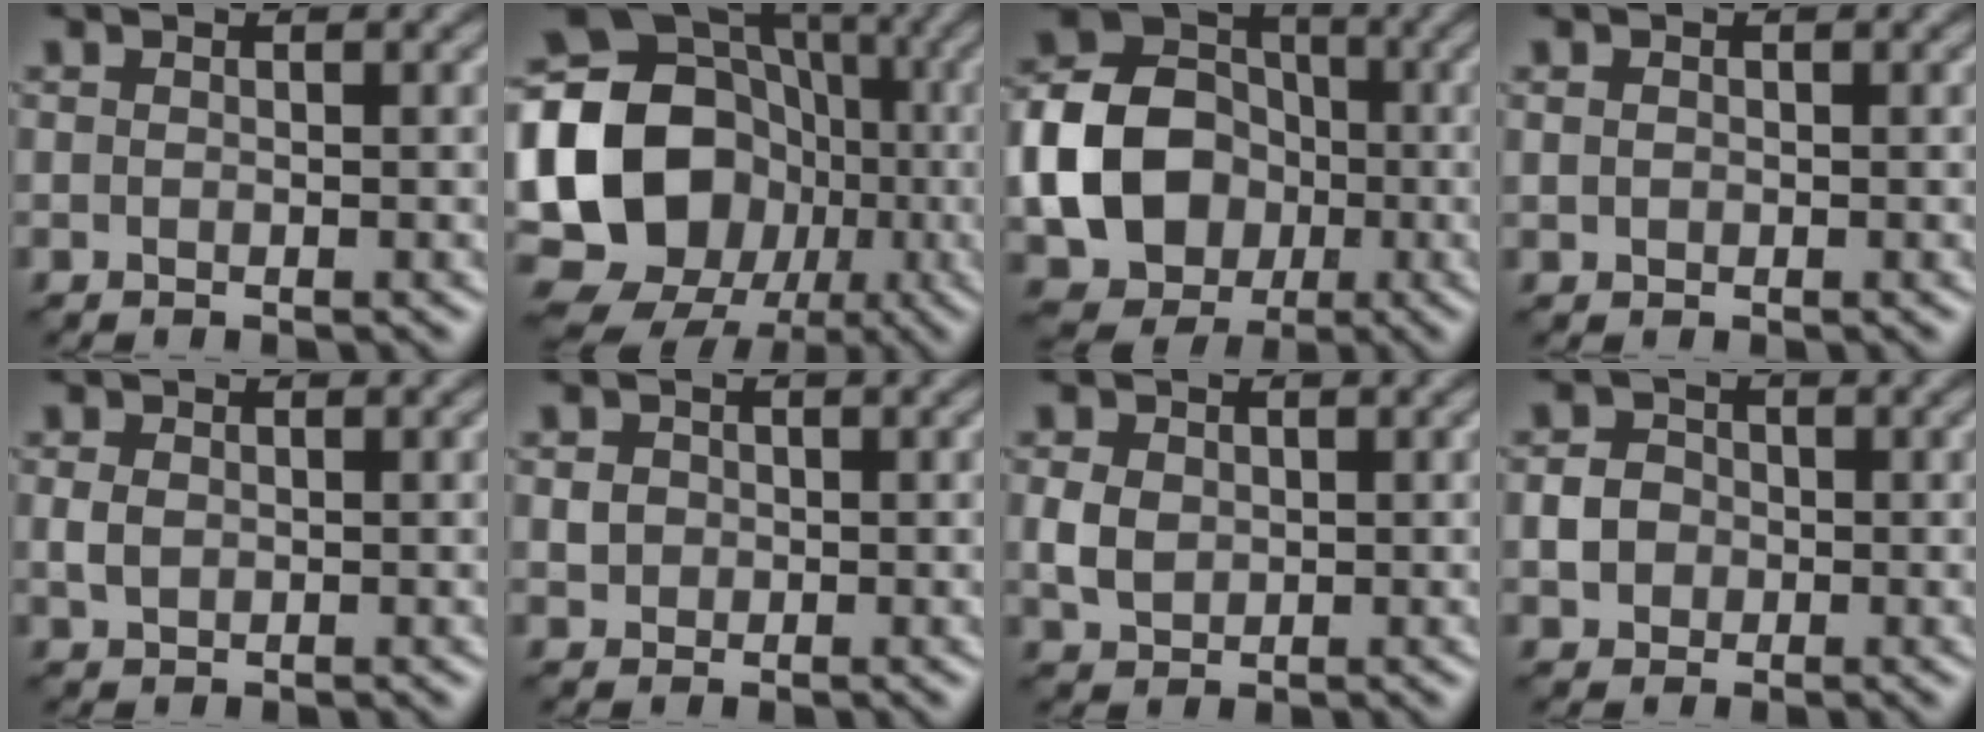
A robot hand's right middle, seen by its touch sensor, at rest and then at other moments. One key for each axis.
{"total": 19.8, "fx": -3.0, "fy": 17.2, "fz": 9.3, "tx": -0.178, "ty": 0.015, "tz": -0.087}
{"total": 10.9, "fx": -1.8, "fy": 8.9, "fz": 6.1, "tx": -0.109, "ty": -0.003, "tz": -0.045}
{"total": 0.6, "fx": 0.1, "fy": 0.5, "fz": 0.3, "tx": -0.008, "ty": 0.001, "tz": 0.002}
{"total": 1.5, "fx": 0.1, "fy": 1.1, "fz": 1.0, "tx": -0.025, "ty": 0.002, "tz": 0.002}
{"total": 1.2, "fx": 0.0, "fy": 1.1, "fz": 0.4, "tx": -0.005, "ty": 0.000, "tz": 0.000}
{"total": 2.4, "fx": 0.2, "fy": 2.0, "fz": 1.4, "tx": -0.035, "ty": 0.002, "tz": 0.003}
{"total": 2.3, "fx": -0.4, "fy": 2.1, "fz": 1.0, "tx": -0.014, "ty": 0.003, "tz": -0.008}